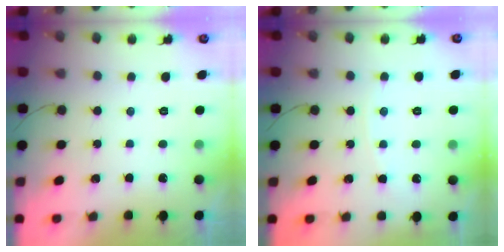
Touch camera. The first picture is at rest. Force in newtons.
{"total": 2.6, "press": 2.6, "slide": 0.2}